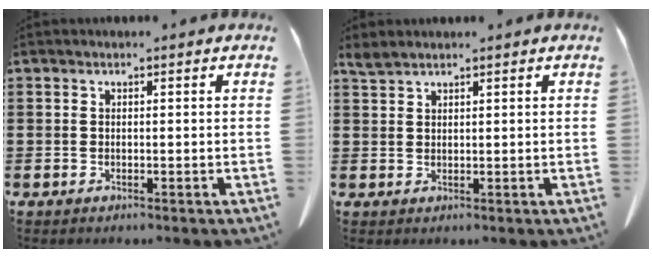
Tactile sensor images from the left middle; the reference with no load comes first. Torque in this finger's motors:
{"motor_torque": [-0.11, -0.03, 0.00, 0.01]}